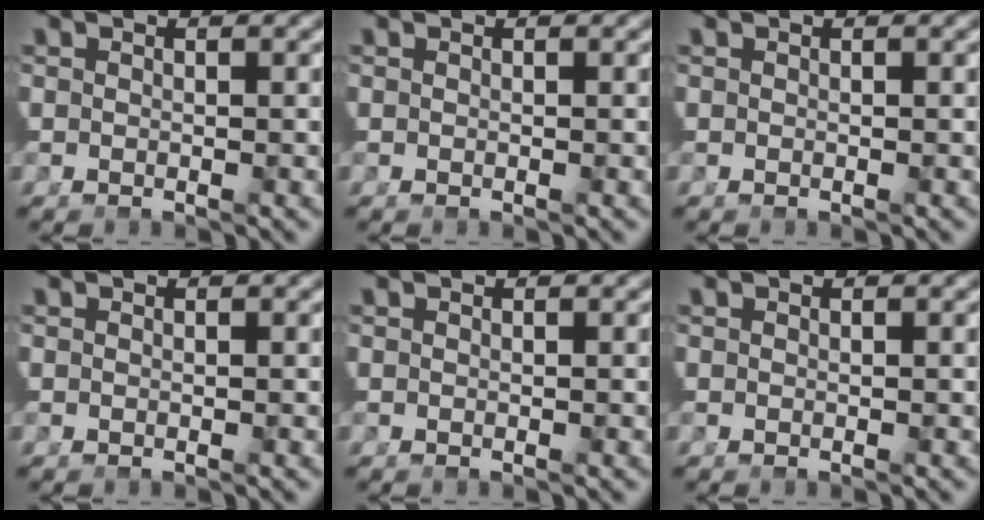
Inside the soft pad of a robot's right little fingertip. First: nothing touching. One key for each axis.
{"total": 0.0}
{"total": 0.0}
{"total": 0.0}
{"total": 0.0}
{"total": 0.0}